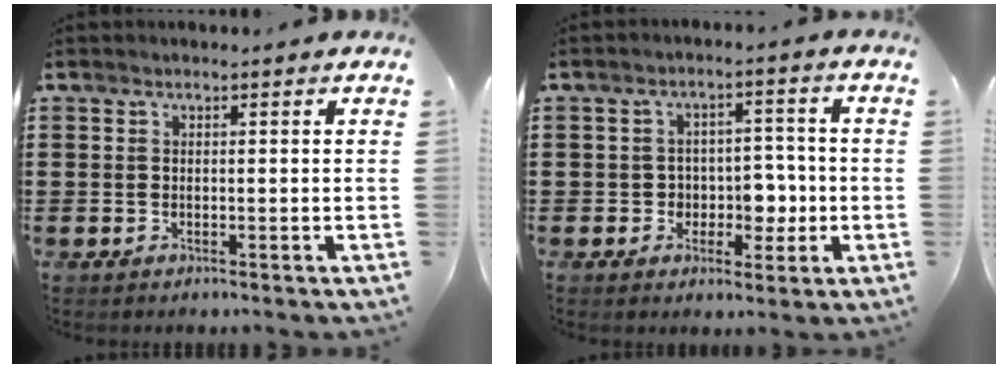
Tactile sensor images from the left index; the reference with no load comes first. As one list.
[{"total": 4.9, "force": [-0.8, 4.3, 2.3], "torque": [-0.042, 0.002, -0.021]}]